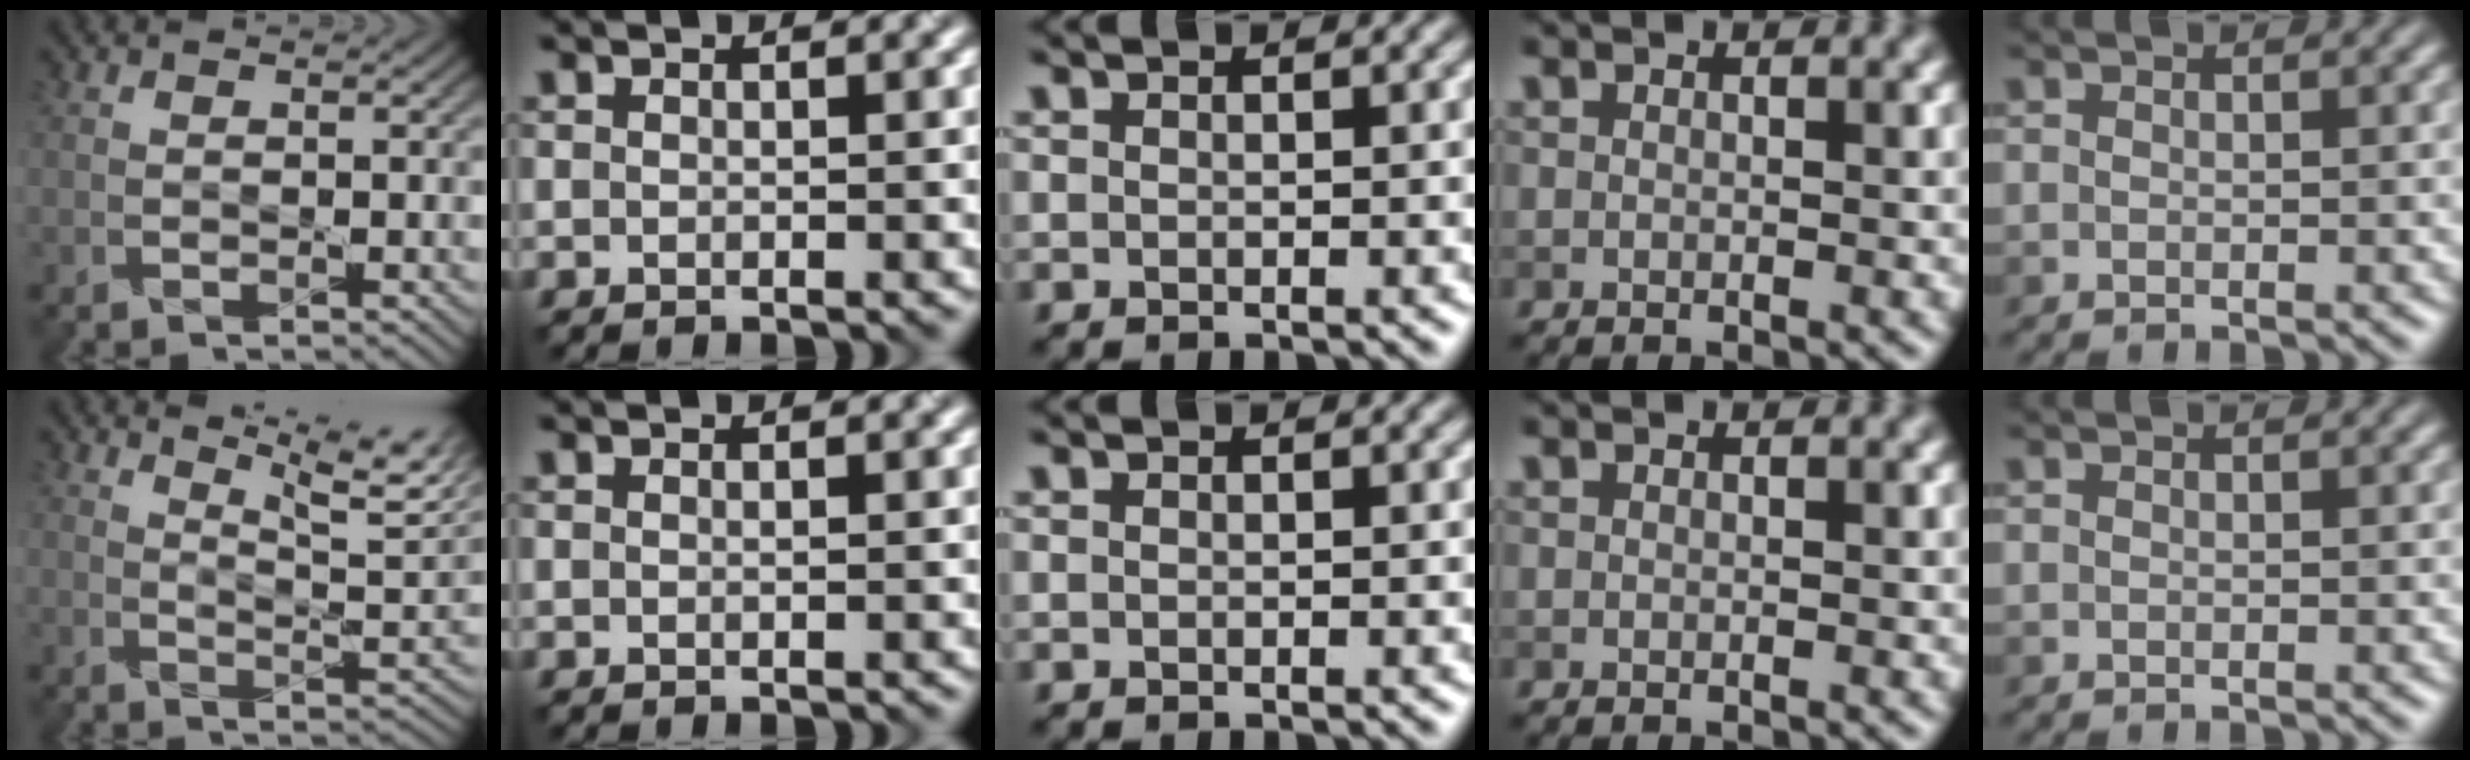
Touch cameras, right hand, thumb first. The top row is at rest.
{"thumb": {"total": 9.0, "force": [6.3, 1.7, 6.2], "torque": [-0.102, 0.004, 0.088]}}